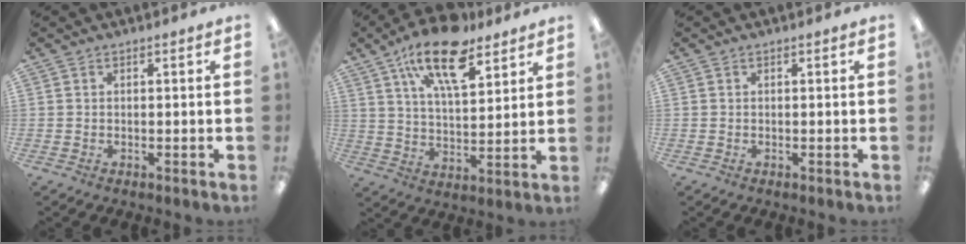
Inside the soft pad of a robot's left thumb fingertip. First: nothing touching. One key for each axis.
{"total": 17.0, "fx": 11.0, "fy": 6.8, "fz": 11.0, "tx": -0.184, "ty": -0.047, "tz": 0.185}
{"total": 0.0}